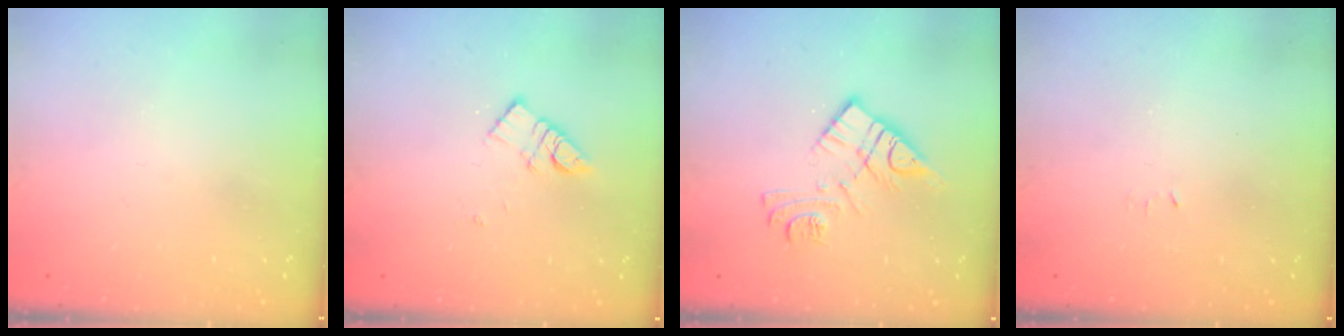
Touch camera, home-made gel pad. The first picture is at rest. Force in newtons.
{"total": 8.1, "press": 8.1, "slide": 0.4}
{"total": 11.7, "press": 11.7, "slide": 0.9}
{"total": 2.4, "press": 2.4, "slide": 0.4}